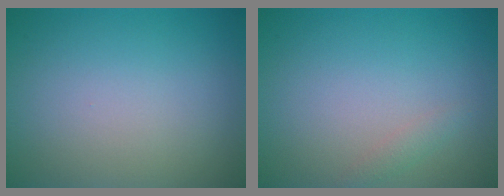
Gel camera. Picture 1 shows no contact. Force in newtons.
{"total": 0.9, "press": 0.9, "slide": 0.0}